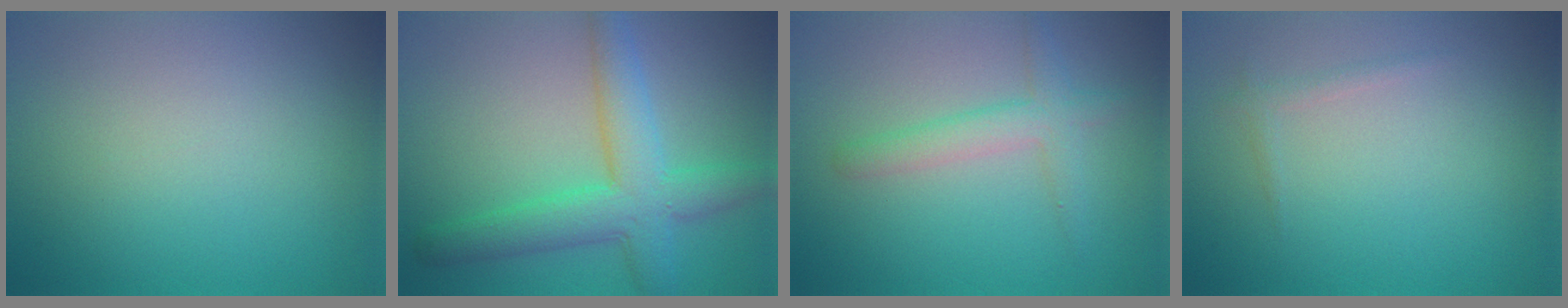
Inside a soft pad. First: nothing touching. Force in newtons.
{"total": 6.0, "press": 6.0, "slide": 0.2}
{"total": 2.7, "press": 2.7, "slide": 0.2}
{"total": 0.7, "press": 0.7, "slide": 0.1}